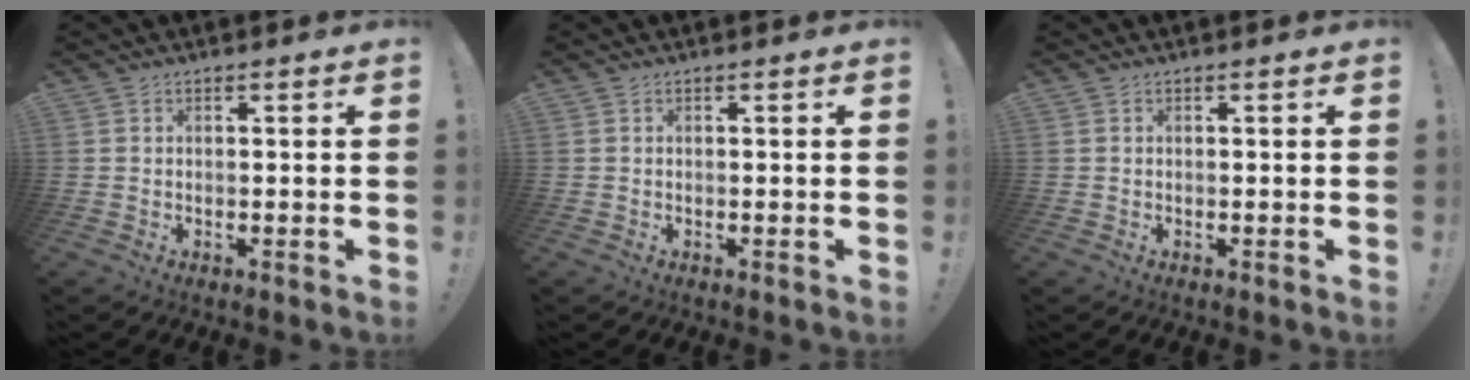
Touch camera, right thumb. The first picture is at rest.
{"total": 0.0}
{"total": 0.0}